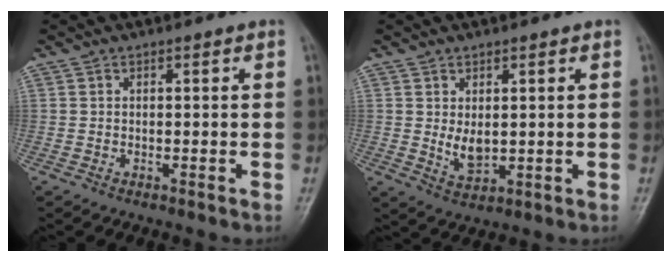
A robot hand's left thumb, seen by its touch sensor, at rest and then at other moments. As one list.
[{"total": 4.4, "force": [0.7, 2.6, 3.5], "torque": [-0.051, -0.015, 0.021]}]